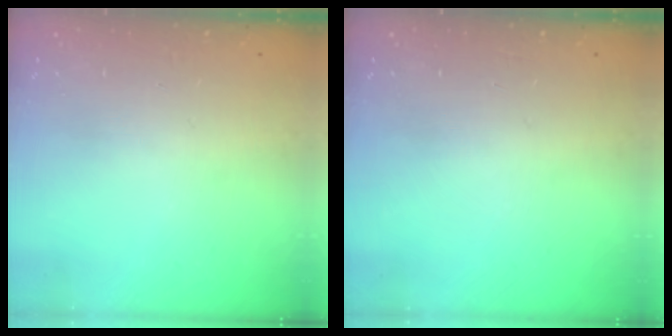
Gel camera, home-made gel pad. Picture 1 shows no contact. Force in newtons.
{"total": 0.0}